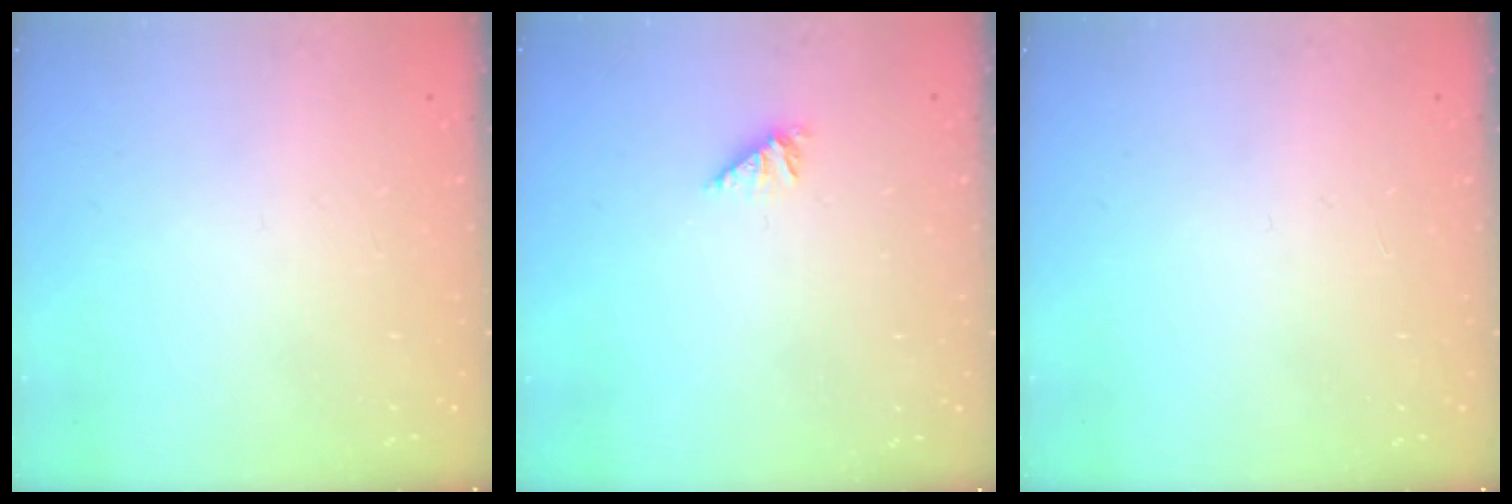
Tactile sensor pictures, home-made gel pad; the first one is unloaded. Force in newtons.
{"total": 1.9, "press": 1.9, "slide": 0.4}
{"total": 0.0}